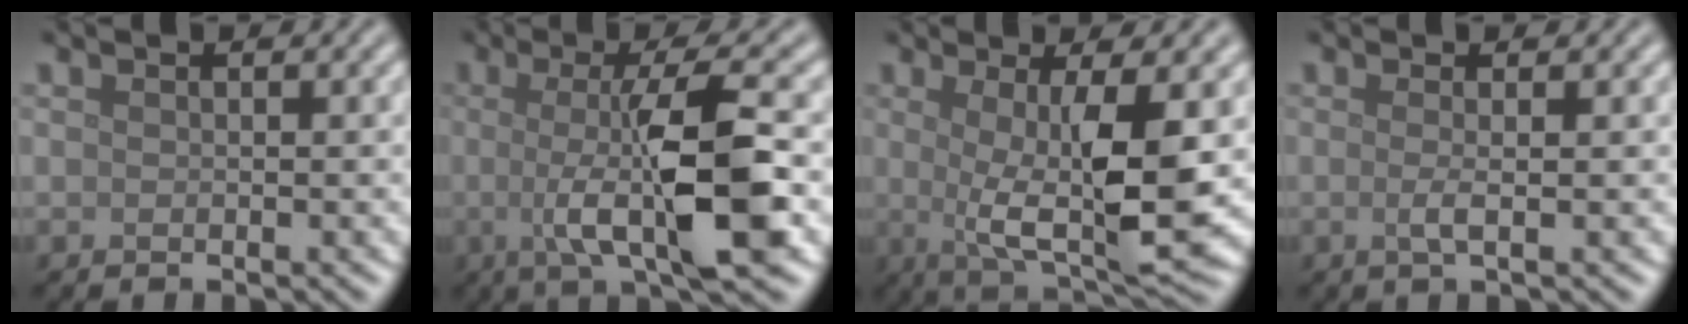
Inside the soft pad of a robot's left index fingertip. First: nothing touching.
{"total": 9.1, "force": [-0.5, 2.2, 8.8], "torque": [-0.128, -0.004, -0.011]}
{"total": 7.5, "force": [0.2, 1.6, 7.3], "torque": [-0.119, -0.010, 0.008]}
{"total": 1.5, "force": [0.0, 0.5, 1.4], "torque": [-0.025, -0.005, -0.005]}